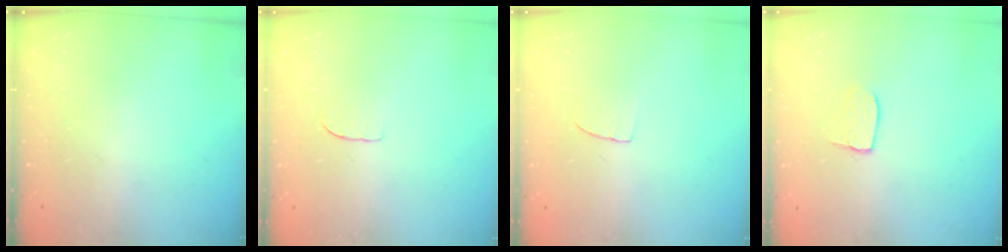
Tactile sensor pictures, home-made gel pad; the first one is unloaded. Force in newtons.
{"total": 3.6, "press": 3.6, "slide": 0.2}
{"total": 4.2, "press": 4.2, "slide": 0.3}
{"total": 5.6, "press": 5.6, "slide": 0.3}